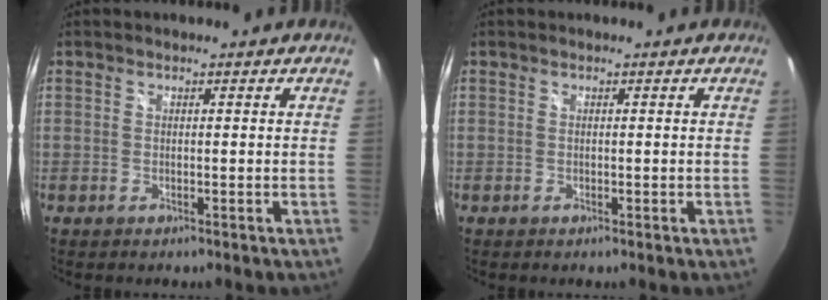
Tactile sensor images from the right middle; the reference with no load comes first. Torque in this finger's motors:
{"motor_torque": [-0.07, -0.21, -0.01, 0.00]}